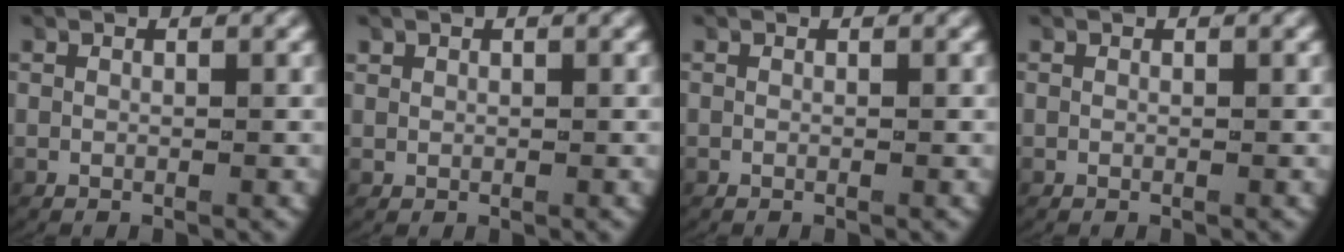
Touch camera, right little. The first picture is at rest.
{"total": 0.7, "force": [0.4, 0.5, 0.2], "torque": [-0.009, -0.003, 0.015]}
{"total": 0.0}
{"total": 0.0}